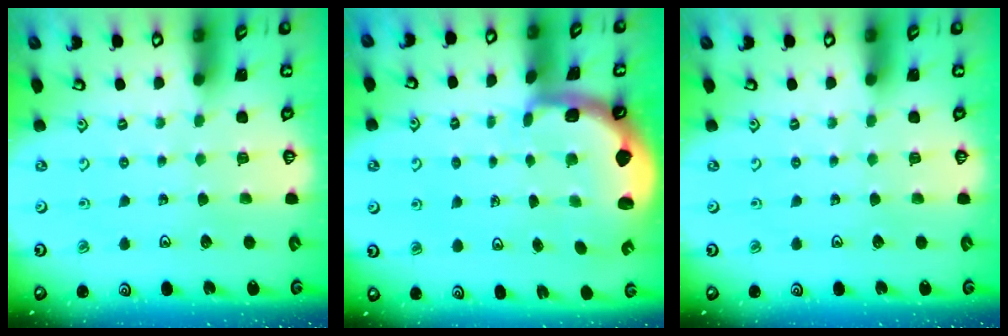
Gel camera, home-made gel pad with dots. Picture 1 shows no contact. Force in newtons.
{"total": 2.7, "press": 2.2, "slide": 1.5}
{"total": 0.0}